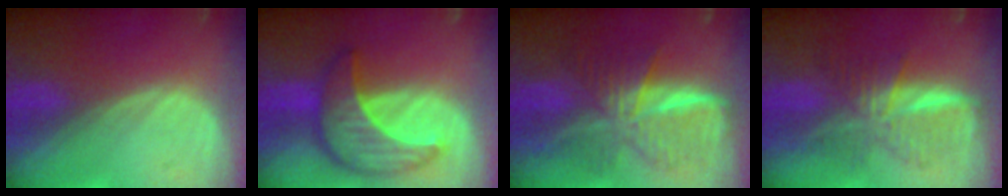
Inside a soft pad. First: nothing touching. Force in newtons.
{"total": 8.8, "press": 8.8, "slide": 0.6}
{"total": 9.4, "press": 9.4, "slide": 0.6}
{"total": 7.2, "press": 7.2, "slide": 0.2}